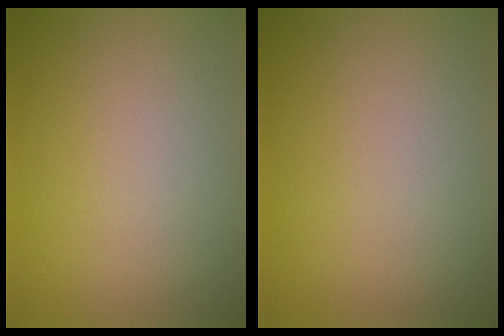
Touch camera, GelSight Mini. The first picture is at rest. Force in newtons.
{"total": 0.0}